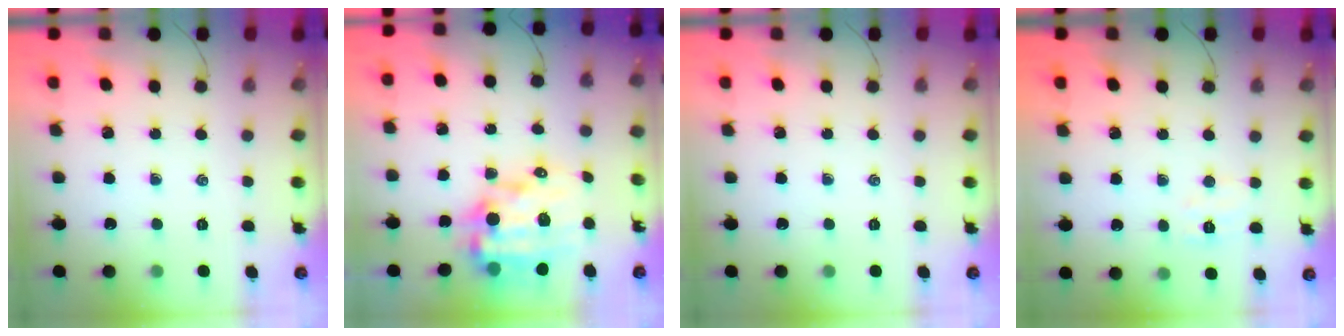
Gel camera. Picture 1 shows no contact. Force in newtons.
{"total": 14.8, "press": 14.4, "slide": 3.5}
{"total": 0.0}
{"total": 5.5, "press": 5.4, "slide": 1.0}